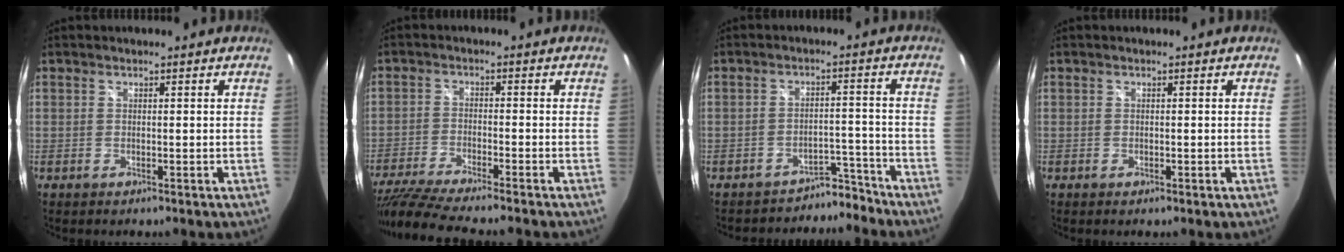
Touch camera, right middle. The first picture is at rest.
{"total": 11.6, "force": [-10.0, 0.0, 5.8], "torque": [-0.131, -0.032, -0.177]}
{"total": 6.0, "force": [-5.6, 2.1, 0.1], "torque": [0.010, 0.030, -0.074]}
{"total": 0.7, "force": [-0.2, 0.3, 0.6], "torque": [-0.005, 0.000, -0.004]}